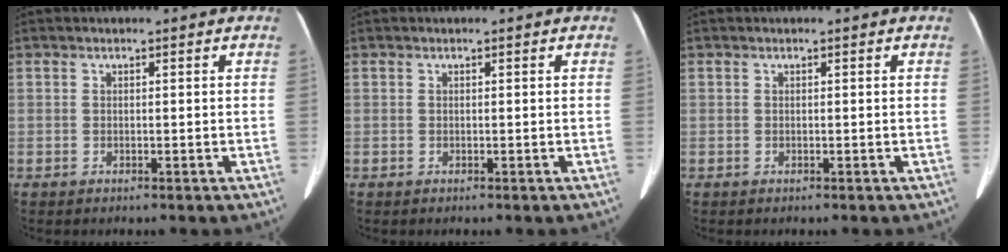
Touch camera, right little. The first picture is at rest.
{"total": 0.0}
{"total": 0.0}